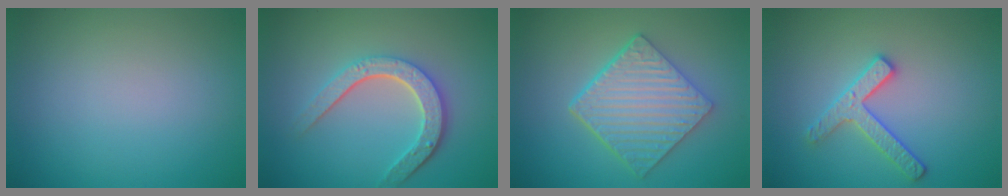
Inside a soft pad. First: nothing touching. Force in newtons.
{"total": 4.6, "press": 3.5, "slide": 3.0}
{"total": 6.1, "press": 4.6, "slide": 4.0}
{"total": 2.6, "press": 2.6, "slide": 0.4}